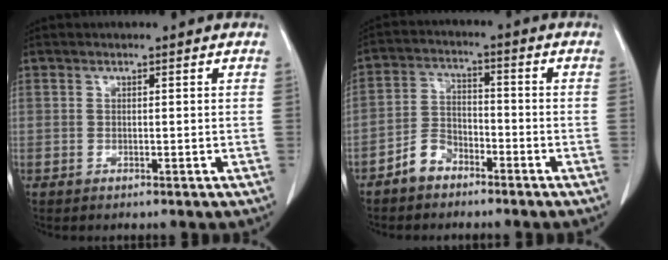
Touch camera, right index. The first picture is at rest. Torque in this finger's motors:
{"motor_torque": [0.43, -0.38, -0.11, -0.06]}